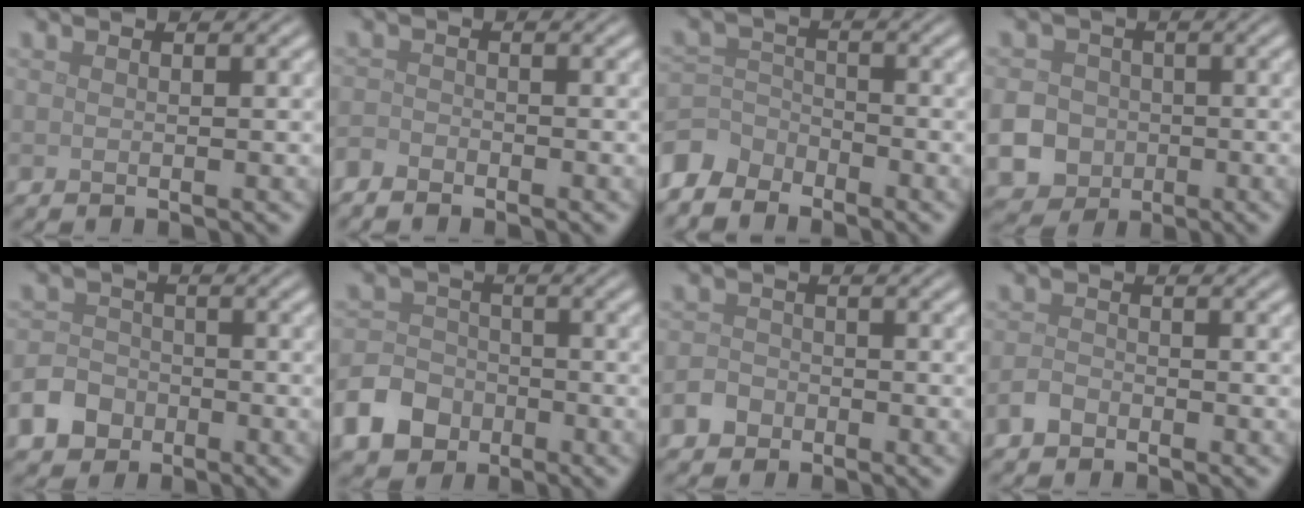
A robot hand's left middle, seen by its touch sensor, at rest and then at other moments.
{"total": 1.6, "force": [-1.5, 0.5, 0.2], "torque": [-0.006, -0.002, -0.037]}
{"total": 3.8, "force": [-3.3, 1.9, 0.4], "torque": [-0.009, 0.000, -0.078]}
{"total": 13.6, "force": [-4.4, 12.4, 3.2], "torque": [-0.095, -0.037, -0.102]}
{"total": 4.6, "force": [-2.8, 3.4, 1.3], "torque": [-0.017, -0.008, -0.056]}
{"total": 5.7, "force": [-3.1, 4.3, 2.0], "torque": [-0.035, -0.004, -0.071]}
{"total": 2.3, "force": [-1.4, 1.6, 0.6], "torque": [-0.006, 0.003, -0.029]}
{"total": 1.5, "force": [-1.1, 0.9, 0.5], "torque": [-0.006, 0.003, -0.027]}